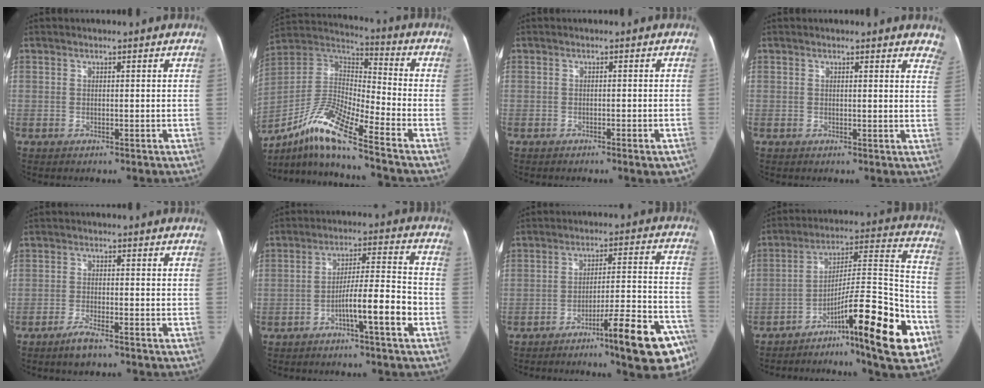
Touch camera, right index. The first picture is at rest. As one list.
[{"total": 15.1, "force": [-10.5, 0.8, 10.8], "torque": [-0.221, 0.004, -0.192]}, {"total": 2.5, "force": [-1.8, 0.4, 1.8], "torque": [-0.014, -0.003, -0.022]}, {"total": 6.3, "force": [5.9, 1.6, 1.7], "torque": [0.011, -0.019, 0.031]}, {"total": 3.1, "force": [-2.4, 0.4, 2.0], "torque": [-0.046, -0.004, -0.044]}, {"total": 8.7, "force": [-3.8, -0.1, 7.8], "torque": [-0.120, 0.017, -0.062]}, {"total": 15.4, "force": [-9.8, 1.1, 11.8], "torque": [-0.121, 0.031, -0.139]}, {"total": 20.1, "force": [-10.7, 1.3, 17.0], "torque": [-0.241, 0.012, -0.165]}]